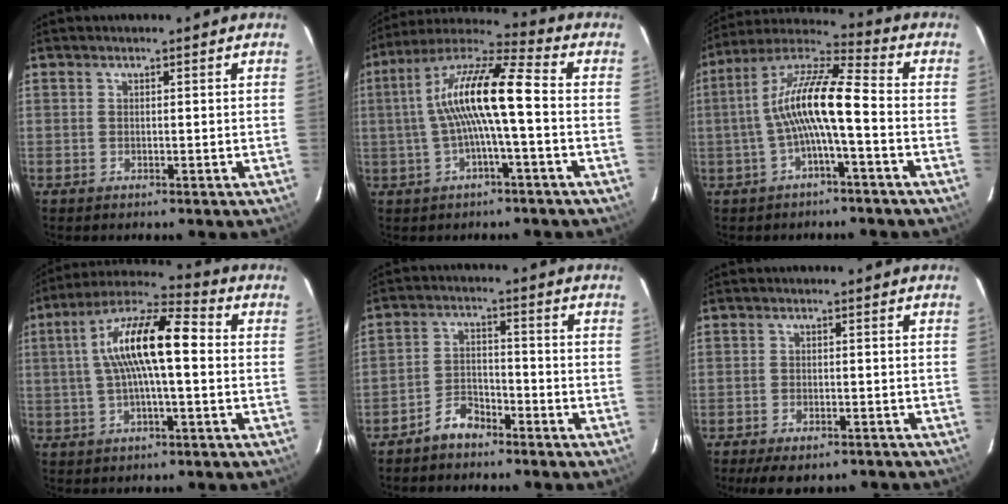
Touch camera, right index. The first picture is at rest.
{"total": 13.7, "force": [-0.5, 1.7, 13.6], "torque": [-0.256, 0.022, -0.016]}
{"total": 11.9, "force": [-2.1, 1.7, 11.6], "torque": [-0.233, 0.021, -0.042]}
{"total": 14.4, "force": [1.0, 3.7, 13.9], "torque": [-0.255, 0.025, 0.009]}
{"total": 5.2, "force": [-4.2, 2.4, 1.7], "torque": [-0.044, 0.017, -0.074]}
{"total": 8.2, "force": [-6.5, 2.9, 4.0], "torque": [-0.090, -0.018, -0.091]}